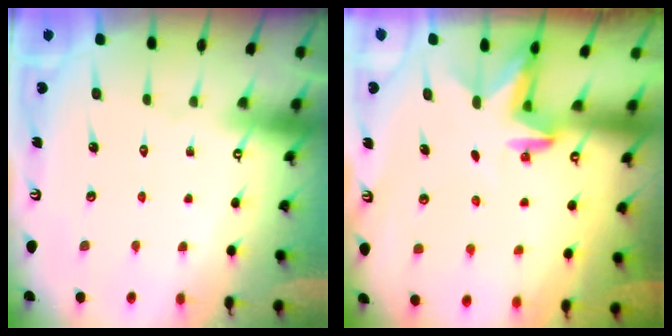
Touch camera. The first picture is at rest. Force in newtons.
{"total": 2.9, "press": 2.8, "slide": 0.6}